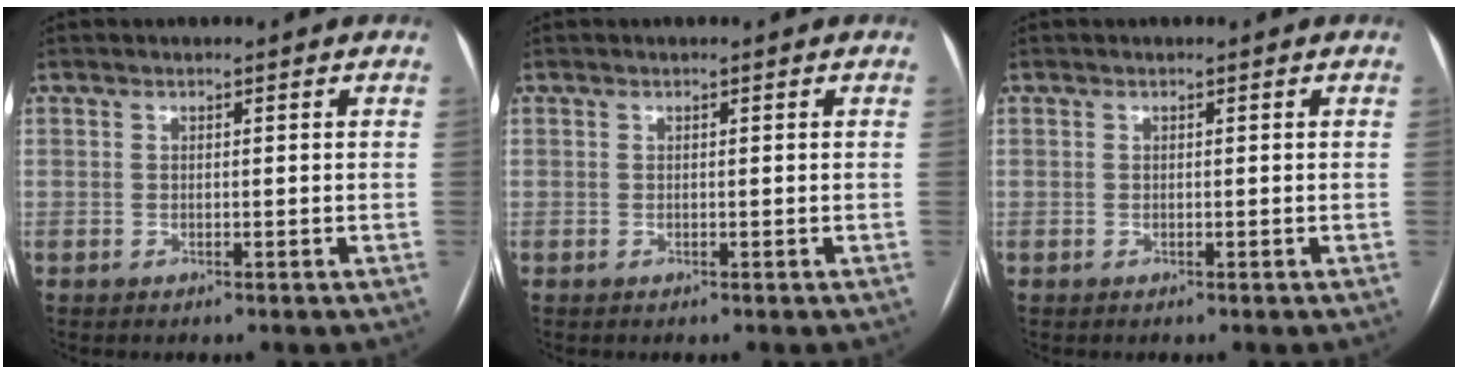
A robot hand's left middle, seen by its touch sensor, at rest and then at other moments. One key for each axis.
{"total": 0.0}
{"total": 0.0}